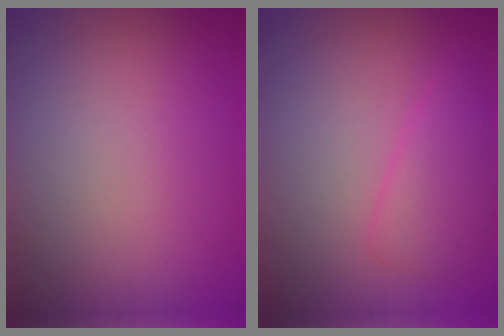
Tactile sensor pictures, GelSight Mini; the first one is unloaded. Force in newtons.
{"total": 2.6, "press": 2.6, "slide": 0.1}